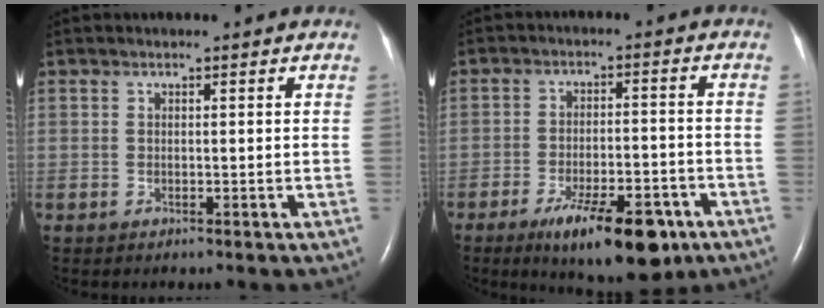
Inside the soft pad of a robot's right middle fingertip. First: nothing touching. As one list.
[{"total": 13.2, "force": [-8.0, 4.1, 9.7], "torque": [-0.138, -0.009, -0.116]}]